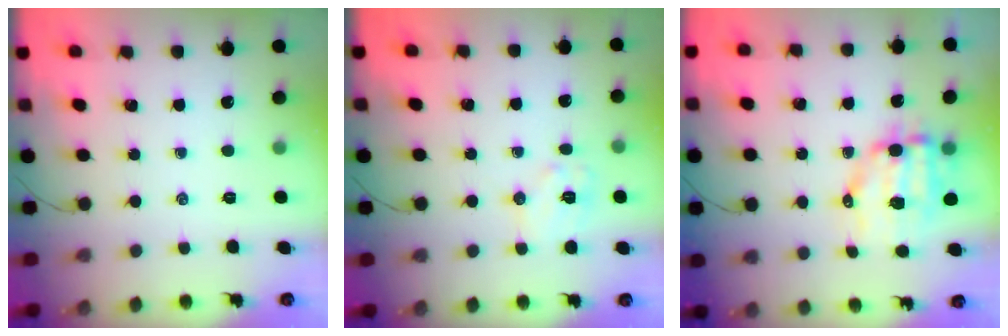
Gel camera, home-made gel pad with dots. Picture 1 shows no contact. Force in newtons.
{"total": 8.4, "press": 8.3, "slide": 0.7}
{"total": 9.7, "press": 9.4, "slide": 2.1}